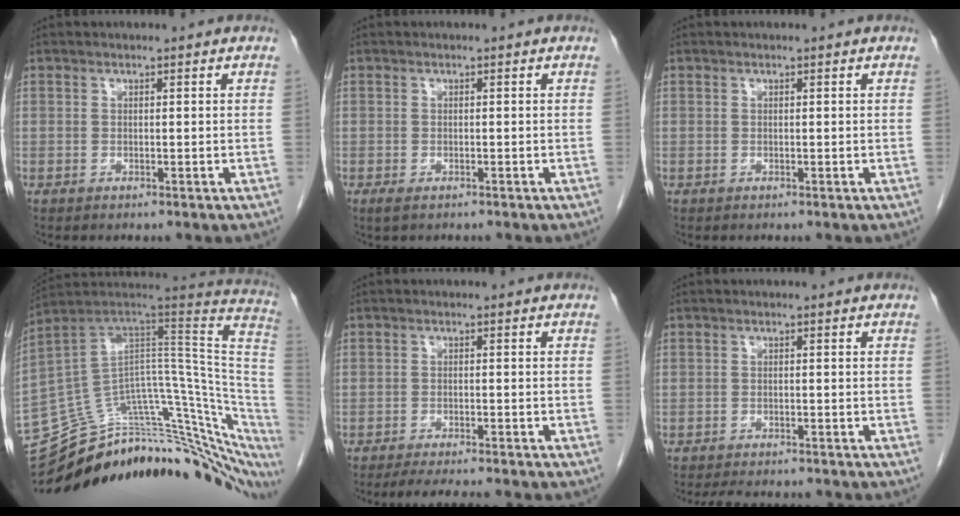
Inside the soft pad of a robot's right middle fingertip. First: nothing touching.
{"total": 1.4, "force": [-0.9, 0.5, 0.9], "torque": [-0.018, -0.003, -0.011]}
{"total": 0.0}
{"total": 30.2, "force": [-25.4, 5.9, 15.1], "torque": [-0.079, 0.043, -0.340]}
{"total": 9.1, "force": [-7.7, 1.6, 4.4], "torque": [-0.059, -0.009, -0.103]}
{"total": 6.1, "force": [-5.6, 1.2, 2.0], "torque": [-0.027, -0.009, -0.078]}